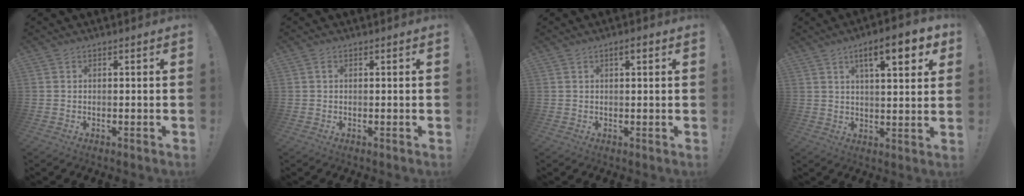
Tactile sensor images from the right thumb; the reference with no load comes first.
{"total": 1.1, "force": [0.4, 0.6, 0.8], "torque": [-0.010, -0.001, 0.006]}
{"total": 2.1, "force": [1.0, 0.5, 1.8], "torque": [-0.031, 0.003, 0.014]}
{"total": 11.9, "force": [5.5, 2.8, 10.1], "torque": [-0.141, -0.018, 0.082]}